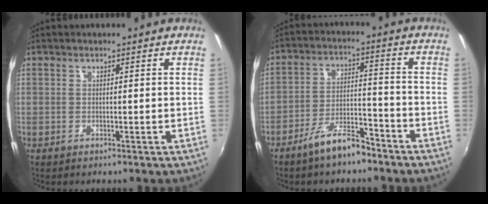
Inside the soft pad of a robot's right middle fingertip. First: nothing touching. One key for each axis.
{"total": 8.2, "fx": -6.5, "fy": 2.3, "fz": 4.4, "tx": -0.089, "ty": 0.009, "tz": -0.108}